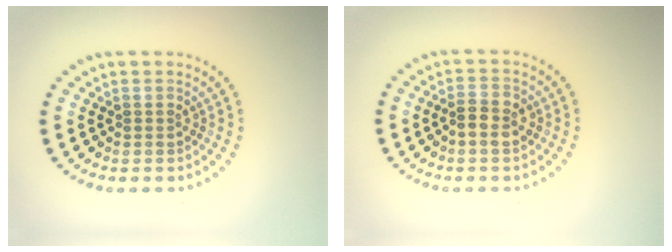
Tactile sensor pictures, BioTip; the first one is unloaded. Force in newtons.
{"total": 2.1, "press": 2.1, "slide": 0.5}